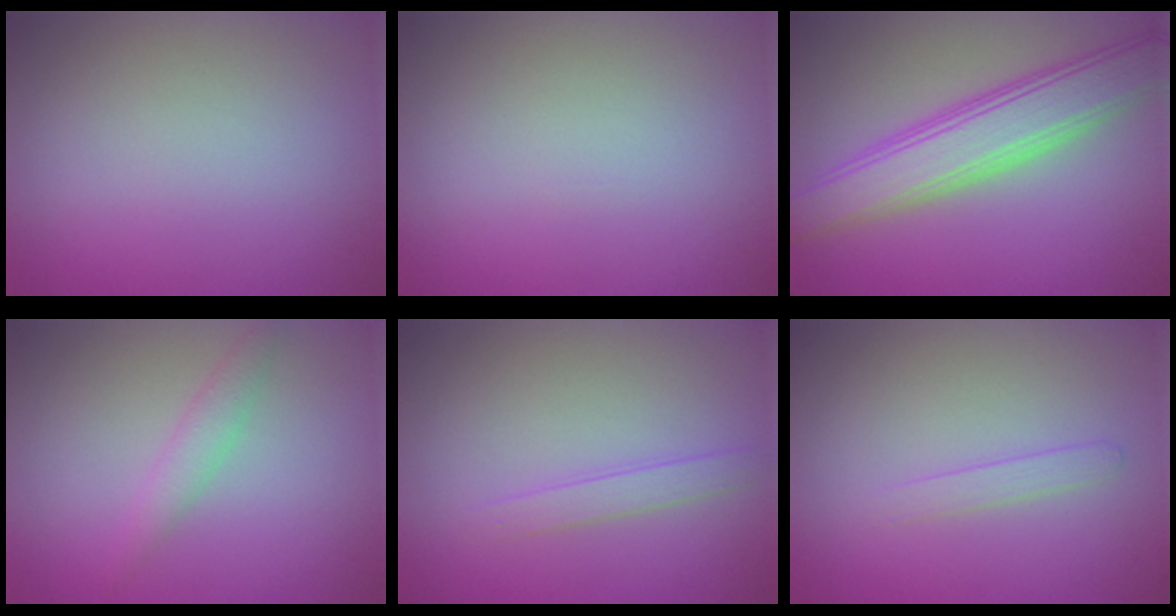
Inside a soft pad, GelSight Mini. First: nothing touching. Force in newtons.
{"total": 0.0}
{"total": 6.3, "press": 6.3, "slide": 0.3}
{"total": 1.8, "press": 1.8, "slide": 0.1}
{"total": 1.3, "press": 1.3, "slide": 0.1}
{"total": 1.0, "press": 1.0, "slide": 0.1}